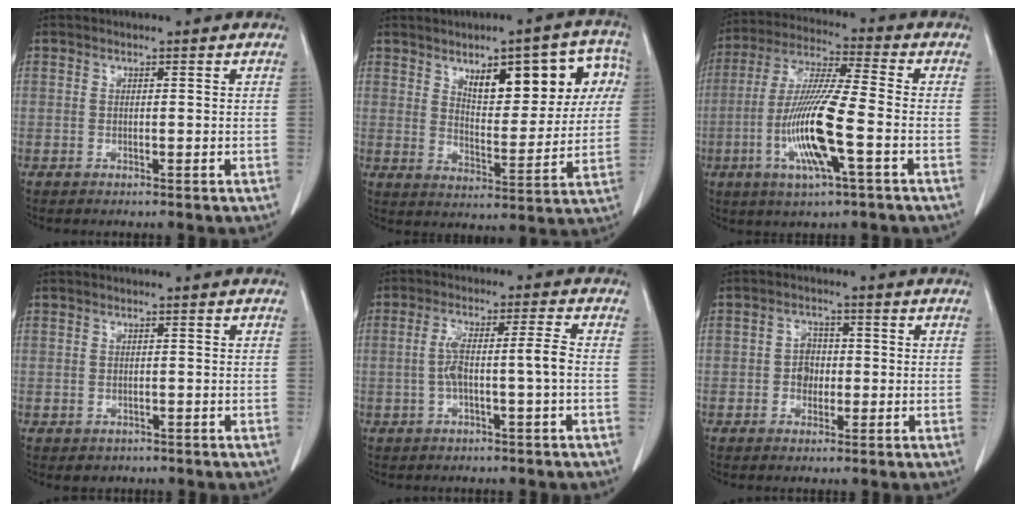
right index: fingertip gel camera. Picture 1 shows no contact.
{"total": 14.5, "force": [5.8, 5.2, 12.3], "torque": [-0.154, 0.026, 0.085]}
{"total": 13.9, "force": [-4.0, 0.8, 13.3], "torque": [-0.272, -0.011, -0.078]}
{"total": 1.4, "force": [-0.8, 1.2, 0.2], "torque": [-0.004, 0.001, -0.006]}
{"total": 6.0, "force": [-1.0, 0.0, 5.9], "torque": [-0.117, 0.022, -0.012]}
{"total": 2.9, "force": [-0.4, 2.4, 1.6], "torque": [-0.023, 0.007, -0.009]}